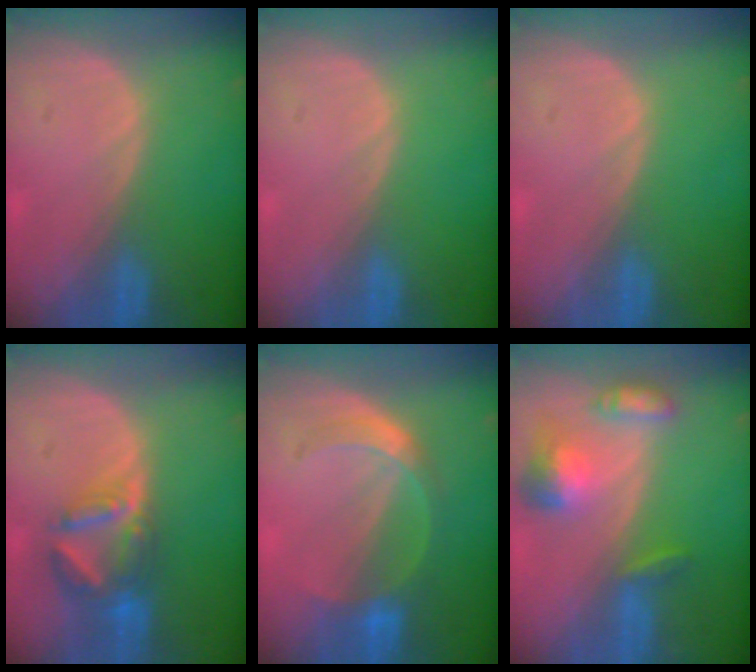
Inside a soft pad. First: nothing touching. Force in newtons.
{"total": 0.0}
{"total": 0.0}
{"total": 7.2, "press": 6.3, "slide": 3.4}
{"total": 5.6, "press": 5.3, "slide": 1.9}
{"total": 7.0, "press": 6.6, "slide": 2.5}